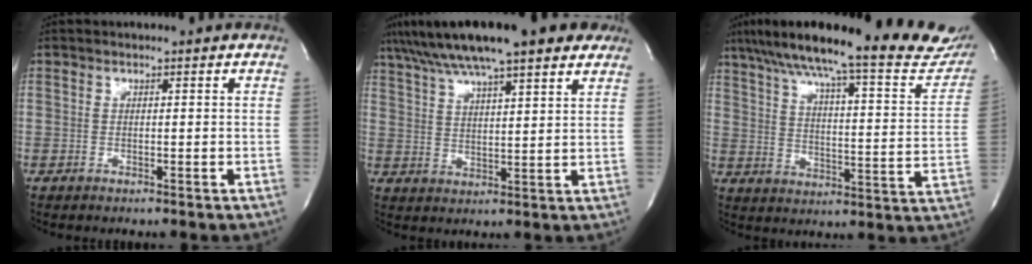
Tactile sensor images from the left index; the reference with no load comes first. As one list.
[{"total": 17.3, "force": [13.2, 2.6, 10.8], "torque": [-0.189, 0.036, 0.197]}, {"total": 26.9, "force": [22.7, 3.5, 14.1], "torque": [-0.219, -0.031, 0.294]}]